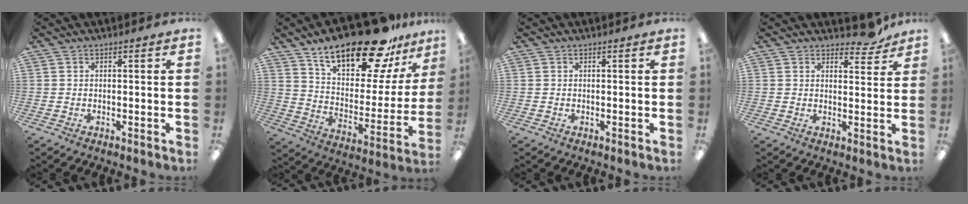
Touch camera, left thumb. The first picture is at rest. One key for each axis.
{"total": 24.1, "fx": 17.8, "fy": 8.5, "fz": 13.7, "tx": -0.219, "ty": -0.109, "tz": 0.301}
{"total": 0.0}
{"total": 5.1, "fx": 4.5, "fy": 1.9, "fz": 1.7, "tx": -0.003, "ty": -0.033, "tz": 0.075}